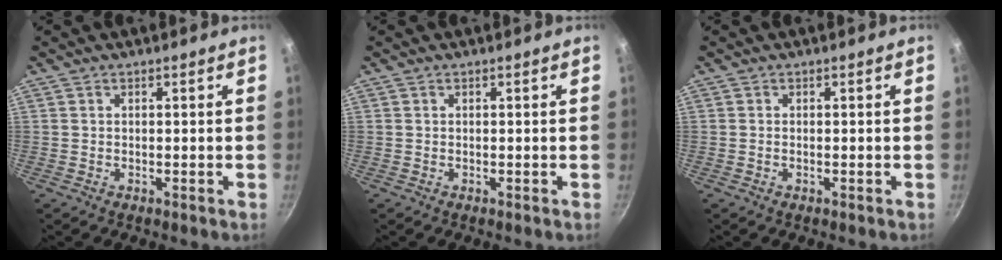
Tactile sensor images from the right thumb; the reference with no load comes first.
{"total": 0.0}
{"total": 0.0}